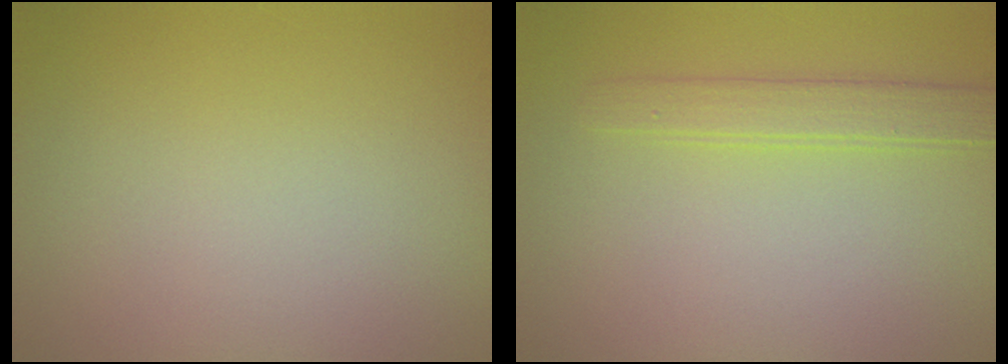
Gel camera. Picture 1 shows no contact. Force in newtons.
{"total": 2.3, "press": 2.3, "slide": 0.2}